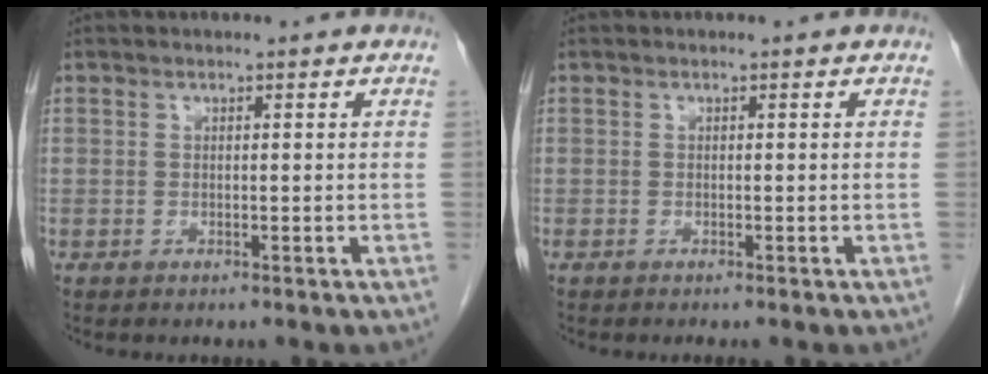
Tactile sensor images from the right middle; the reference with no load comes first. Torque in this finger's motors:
{"motor_torque": [0.49, -0.23, 0.00, 0.02]}